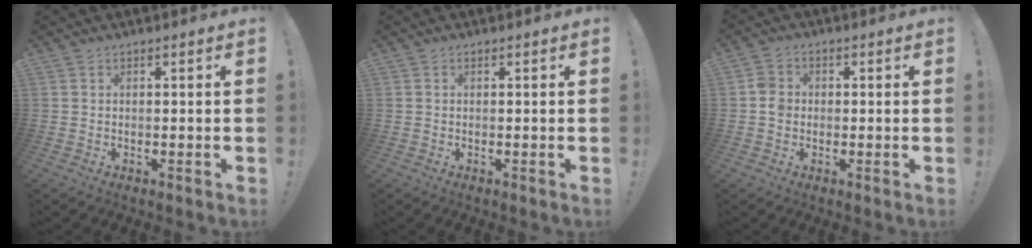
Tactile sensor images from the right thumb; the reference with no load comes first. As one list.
[{"total": 0.0}, {"total": 4.5, "force": [-0.6, 3.9, 2.1], "torque": [-0.030, 0.013, -0.009]}]